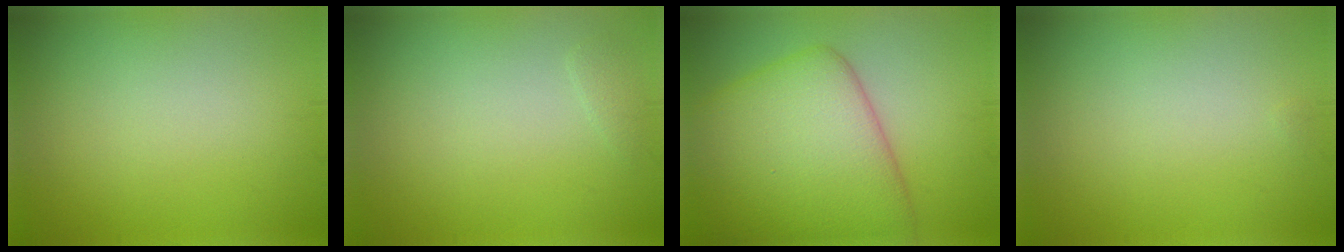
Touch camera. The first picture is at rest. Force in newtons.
{"total": 0.6, "press": 0.6, "slide": 0.1}
{"total": 11.1, "press": 11.1, "slide": 0.2}
{"total": 0.0}